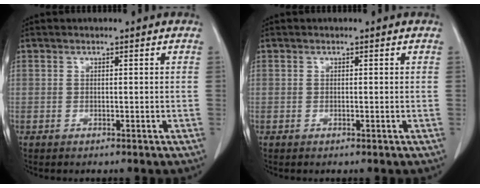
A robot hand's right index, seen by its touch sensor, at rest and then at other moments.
{"total": 0.0}